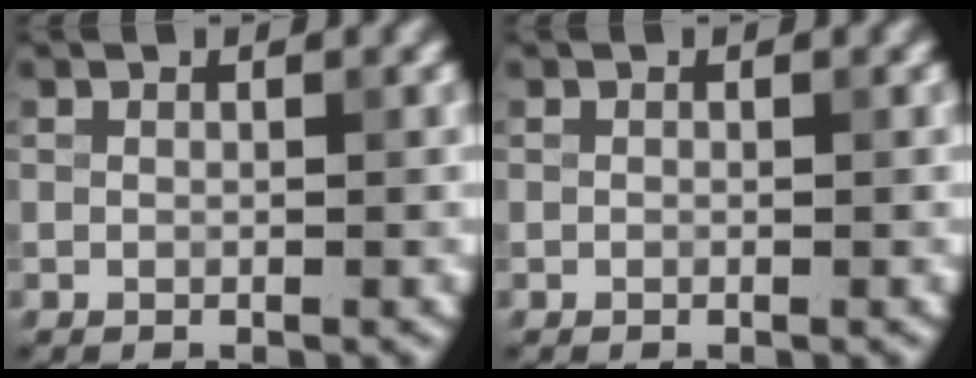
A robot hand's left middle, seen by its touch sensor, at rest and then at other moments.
{"total": 0.0}